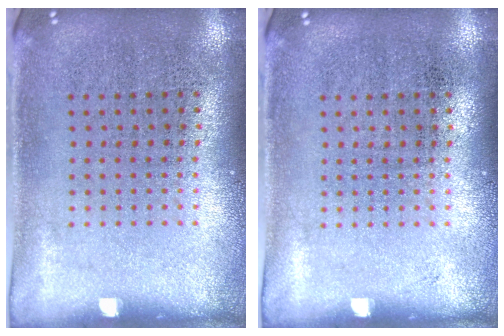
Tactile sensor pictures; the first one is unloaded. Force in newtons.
{"total": 0.0}